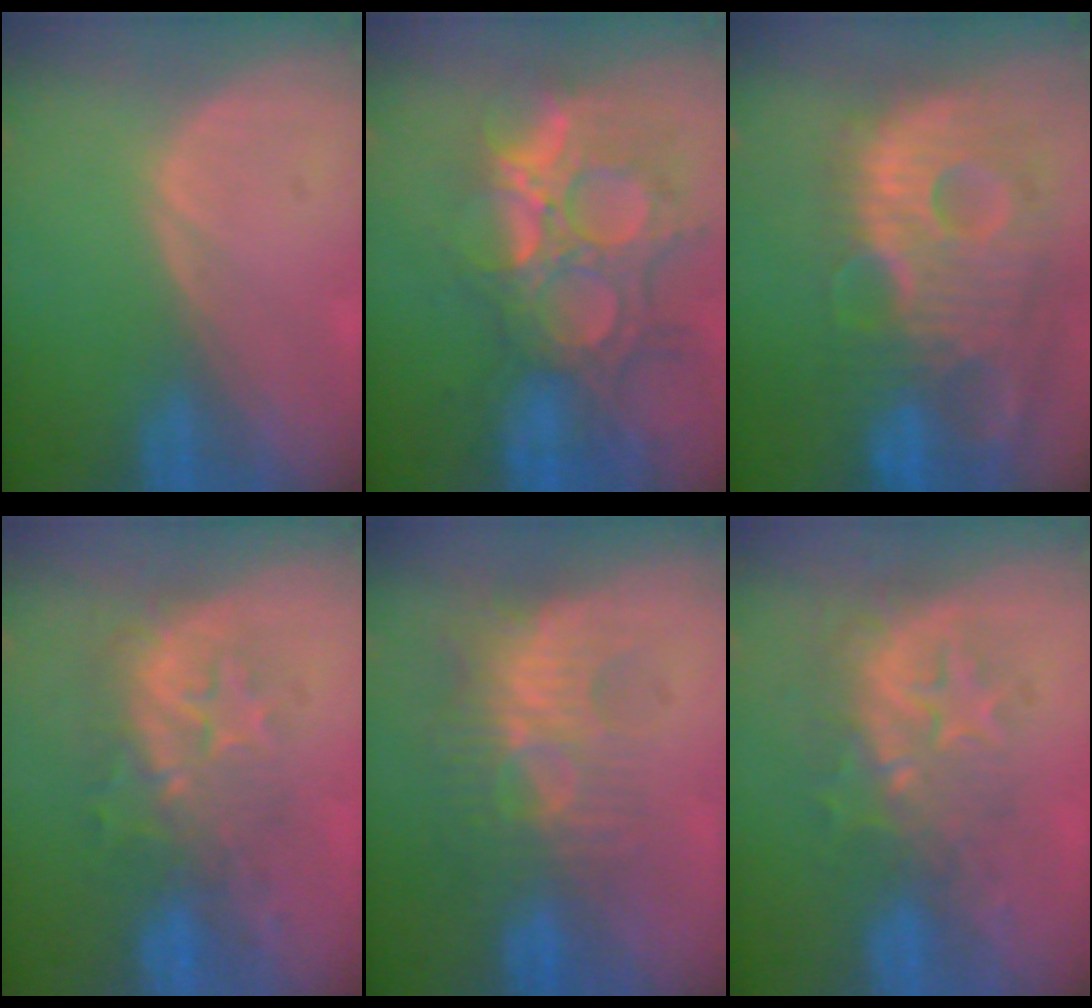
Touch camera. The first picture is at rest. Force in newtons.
{"total": 13.4, "press": 11.4, "slide": 7.0}
{"total": 13.8, "press": 12.0, "slide": 6.8}
{"total": 8.1, "press": 8.0, "slide": 1.2}
{"total": 9.6, "press": 8.4, "slide": 4.5}
{"total": 9.3, "press": 8.1, "slide": 4.6}